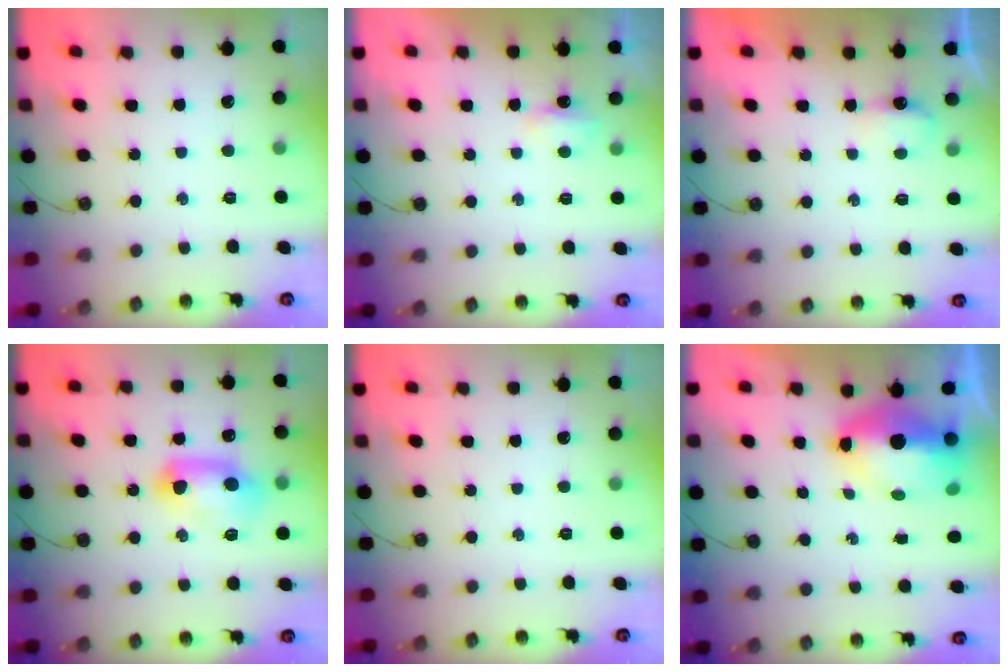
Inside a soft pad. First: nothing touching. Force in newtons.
{"total": 3.6, "press": 3.5, "slide": 0.5}
{"total": 3.5, "press": 3.4, "slide": 0.7}
{"total": 18.0, "press": 13.2, "slide": 12.2}
{"total": 0.0}
{"total": 10.1, "press": 10.1, "slide": 1.3}